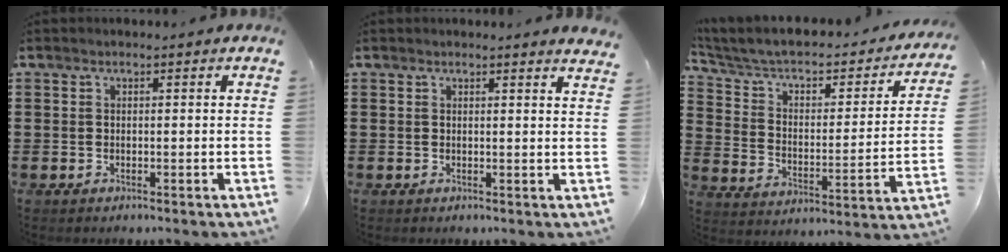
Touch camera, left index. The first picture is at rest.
{"total": 1.4, "force": [1.3, -0.1, 0.4], "torque": [-0.004, -0.004, 0.024]}
{"total": 4.8, "force": [3.2, 2.5, 2.7], "torque": [-0.070, -0.027, 0.046]}